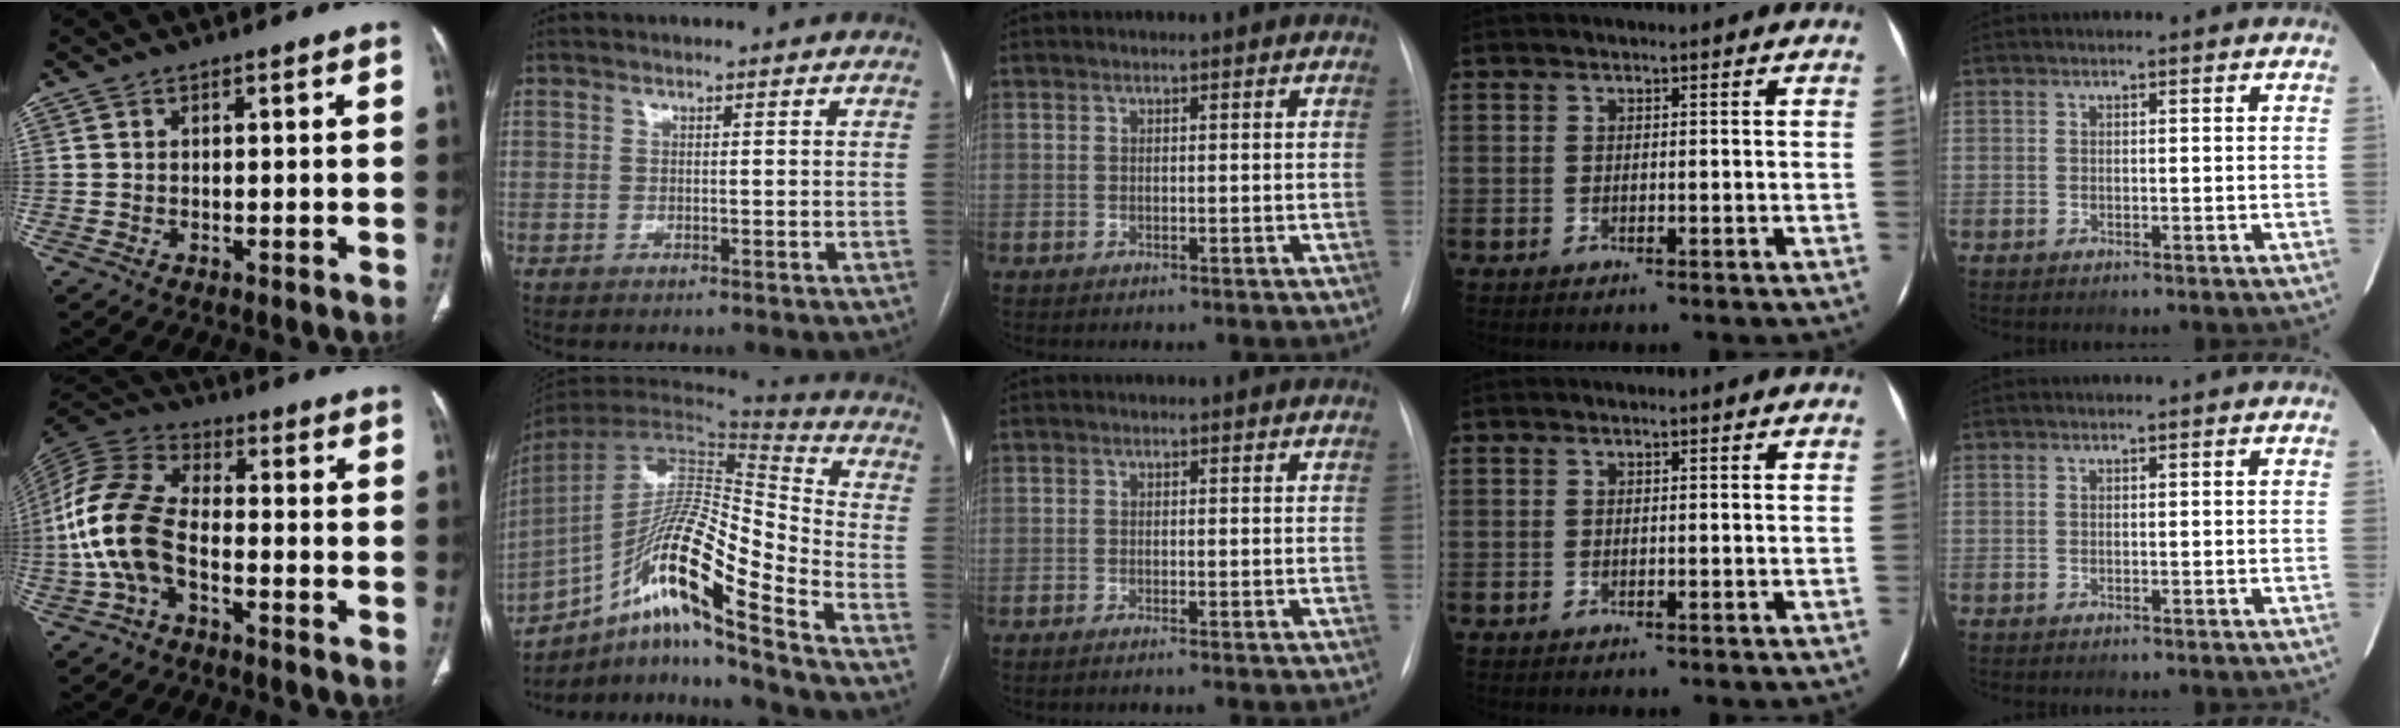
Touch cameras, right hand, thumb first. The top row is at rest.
{"thumb": {"total": 13.8, "force": [-3.5, 7.9, 10.8], "torque": [-0.238, 0.035, -0.074]}, "index": {"total": 19.5, "force": [-11.8, 0.8, 15.5], "torque": [-0.298, 0.003, -0.215]}, "middle": {"total": 1.2, "force": [-0.9, -0.4, 0.7], "torque": [-0.015, -0.002, -0.014]}}